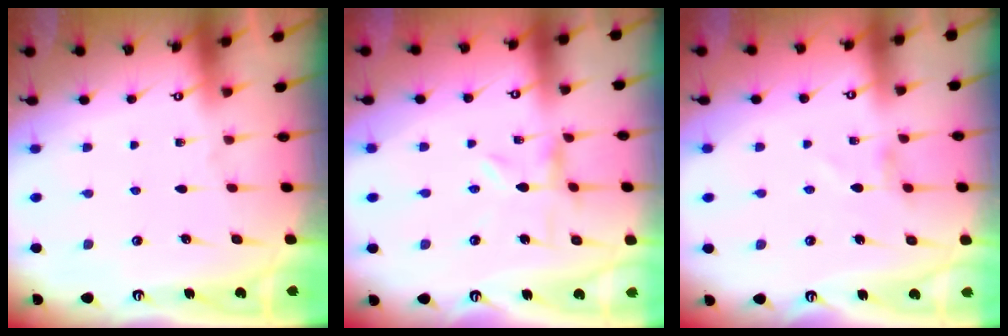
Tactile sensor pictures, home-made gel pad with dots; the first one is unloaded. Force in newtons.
{"total": 2.9, "press": 2.9, "slide": 0.4}
{"total": 1.2, "press": 1.2, "slide": 0.3}